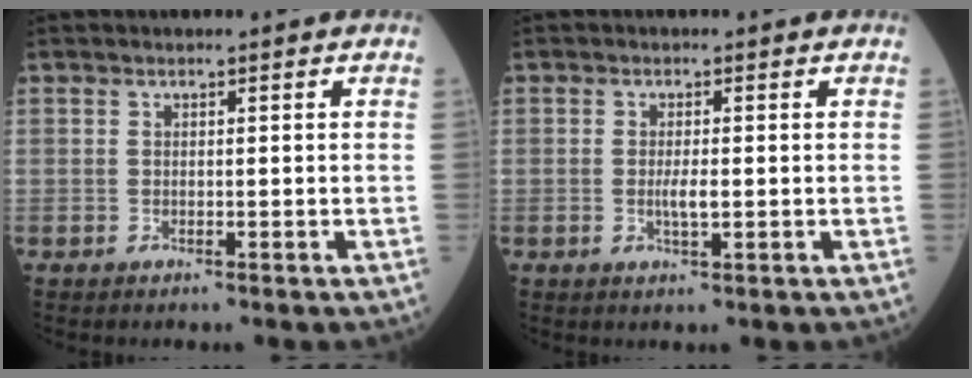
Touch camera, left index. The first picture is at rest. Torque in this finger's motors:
{"motor_torque": [0.55, 0.08, 0.07, 0.02]}